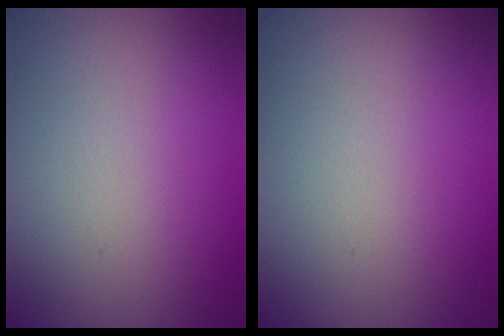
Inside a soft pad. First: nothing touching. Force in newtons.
{"total": 0.0}